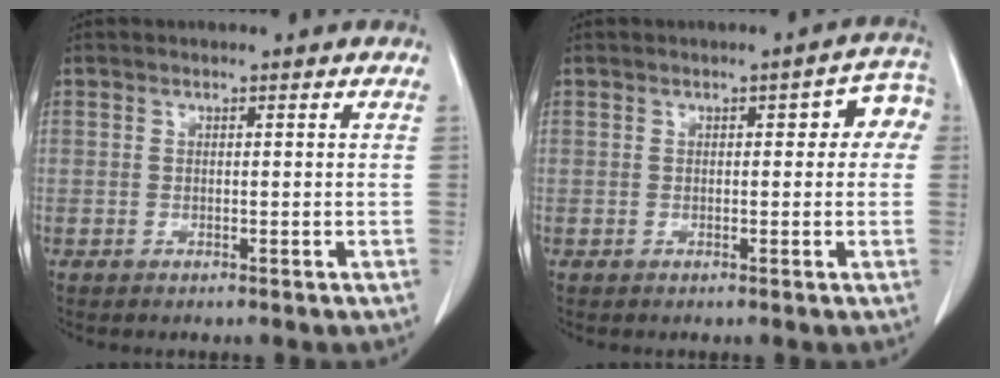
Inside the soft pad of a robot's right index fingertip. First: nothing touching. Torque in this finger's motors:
{"motor_torque": [0.21, 0.19, 0.07, 0.01]}